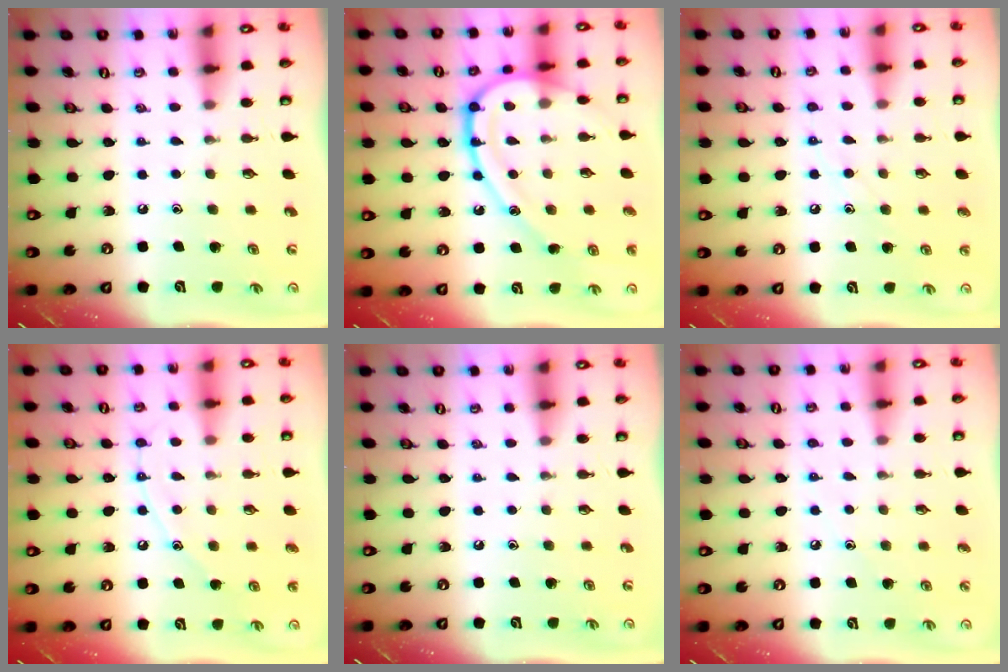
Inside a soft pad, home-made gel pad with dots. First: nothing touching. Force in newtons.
{"total": 17.5, "press": 17.5, "slide": 1.1}
{"total": 6.9, "press": 6.9, "slide": 0.5}
{"total": 9.7, "press": 9.7, "slide": 0.8}
{"total": 0.0}
{"total": 3.7, "press": 3.7, "slide": 0.5}